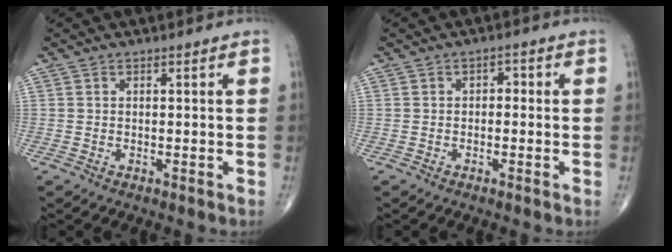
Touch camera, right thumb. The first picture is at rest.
{"total": 1.7, "force": [-0.1, 1.2, 1.2], "torque": [-0.004, 0.007, -0.010]}